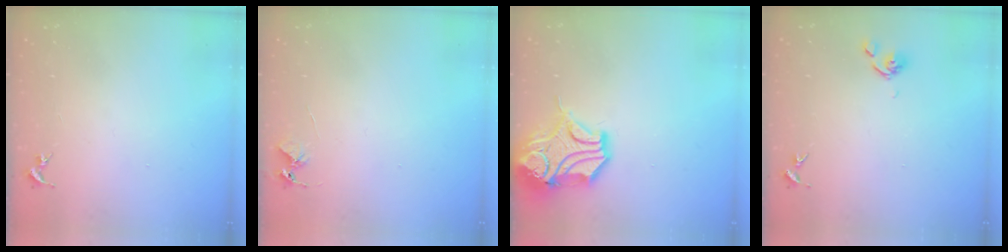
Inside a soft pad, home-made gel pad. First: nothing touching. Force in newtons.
{"total": 4.9, "press": 4.9, "slide": 0.3}
{"total": 15.9, "press": 15.8, "slide": 2.3}
{"total": 6.0, "press": 5.9, "slide": 0.8}